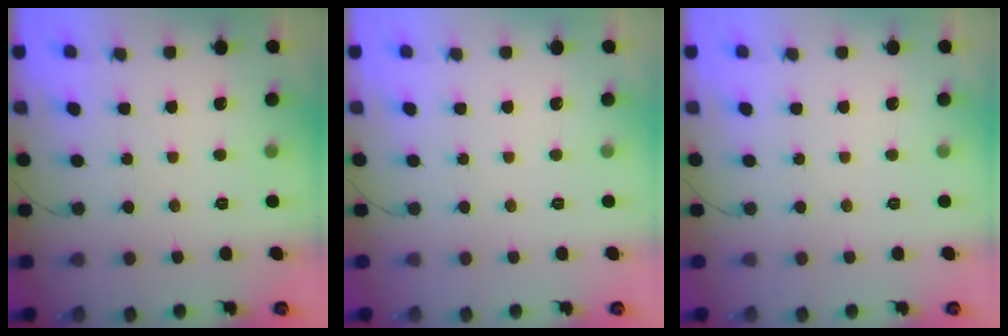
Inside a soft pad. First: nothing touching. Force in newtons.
{"total": 0.0}
{"total": 0.0}